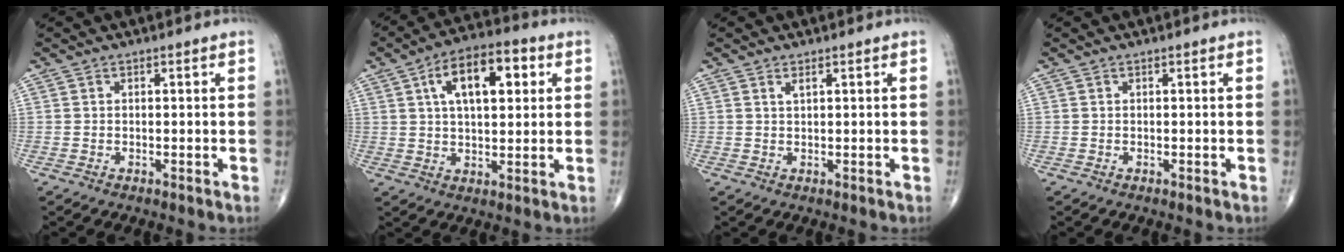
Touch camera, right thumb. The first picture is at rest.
{"total": 13.2, "force": [4.1, 6.5, 10.8], "torque": [-0.156, 0.010, 0.062]}
{"total": 1.0, "force": [0.7, 0.3, 0.7], "torque": [-0.012, -0.001, 0.013]}
{"total": 0.0}